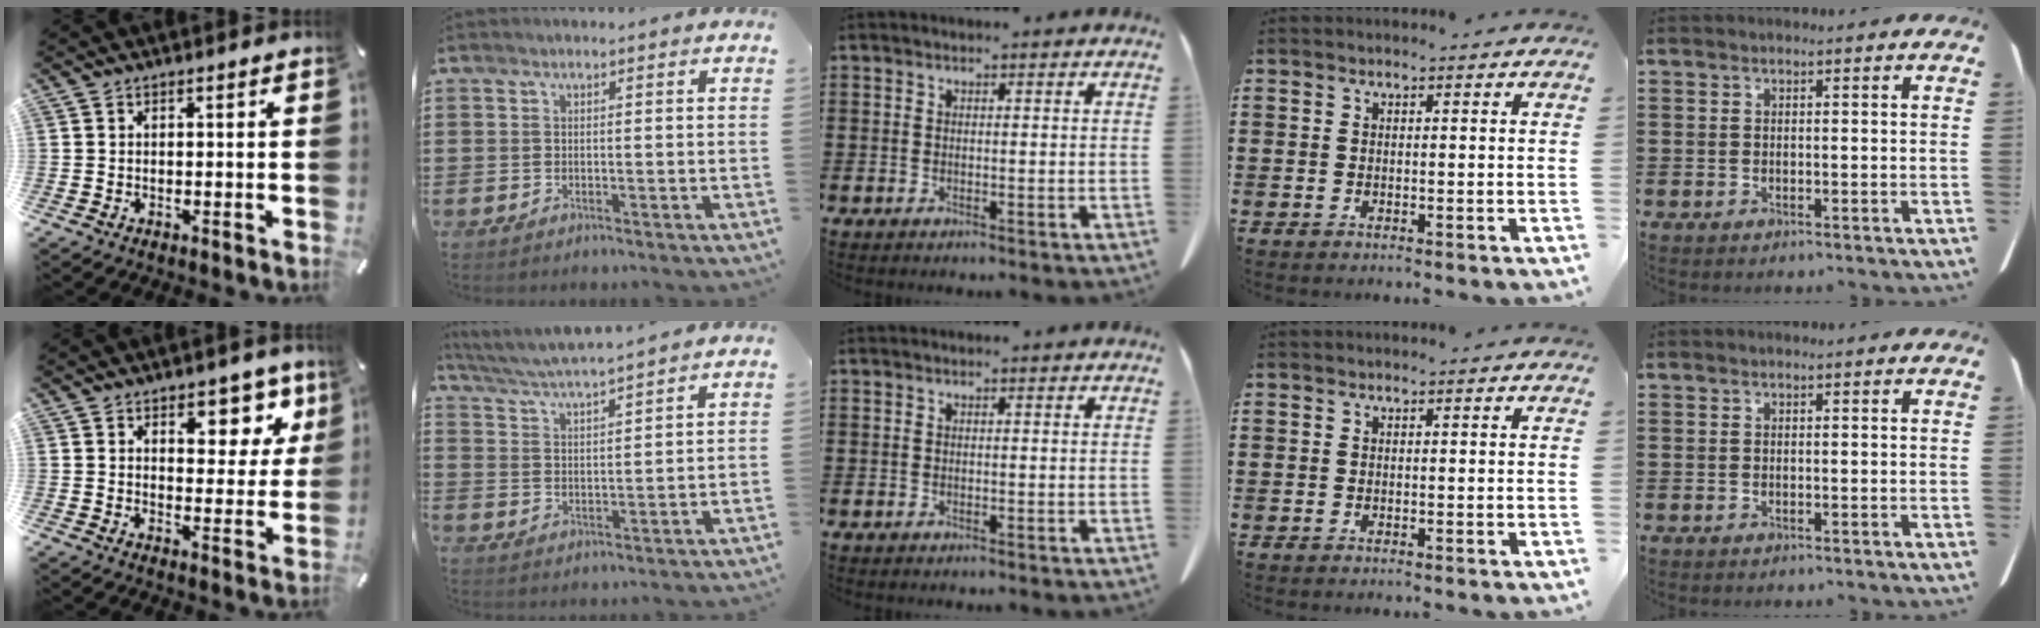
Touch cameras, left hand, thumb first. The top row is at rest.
{"thumb": {"total": 8.3, "force": [4.7, 4.9, 4.7], "torque": [-0.038, -0.028, 0.073]}, "index": {"total": 3.9, "force": [3.8, -0.6, 1.1], "torque": [-0.034, -0.020, 0.065]}}